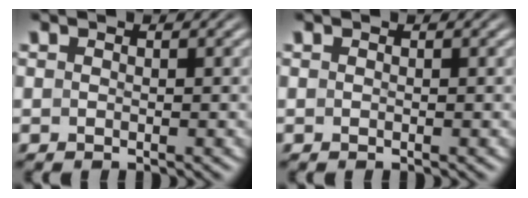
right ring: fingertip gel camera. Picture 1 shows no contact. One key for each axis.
{"total": 0.0}